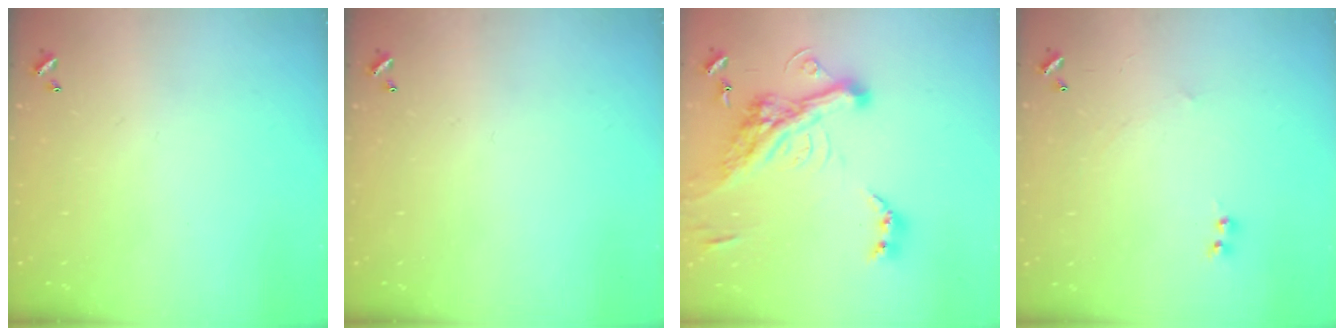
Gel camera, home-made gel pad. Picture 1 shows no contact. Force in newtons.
{"total": 0.0}
{"total": 10.6, "press": 10.4, "slide": 2.2}
{"total": 1.1, "press": 0.9, "slide": 0.6}